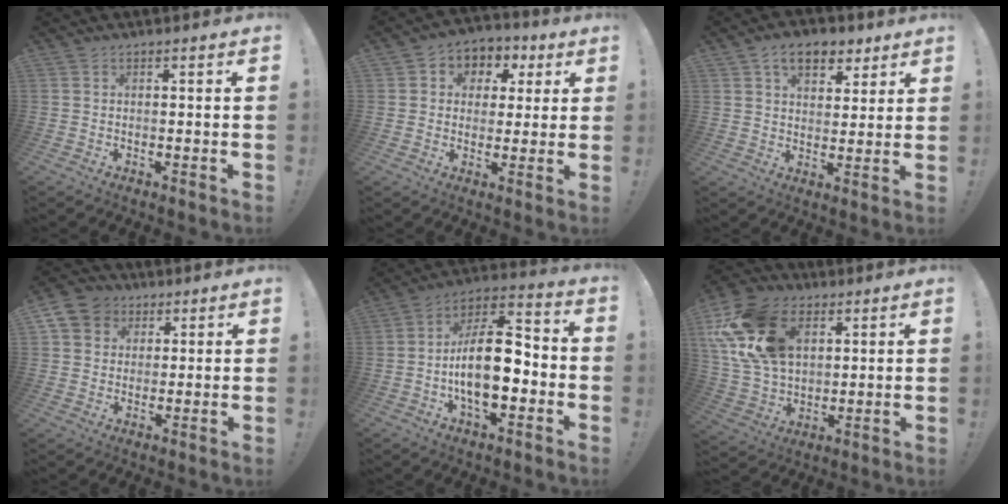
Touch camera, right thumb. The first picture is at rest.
{"total": 6.5, "force": [0.2, 6.2, 2.0], "torque": [-0.020, 0.000, 0.009]}
{"total": 10.4, "force": [5.7, 6.7, 5.5], "torque": [-0.074, -0.019, 0.105]}
{"total": 7.8, "force": [3.0, 6.9, 2.0], "torque": [-0.029, -0.013, 0.062]}
{"total": 18.4, "force": [-4.0, 9.1, 15.5], "torque": [-0.267, 0.019, -0.064]}
{"total": 22.3, "force": [8.0, 15.5, 13.9], "torque": [-0.258, -0.031, 0.151]}